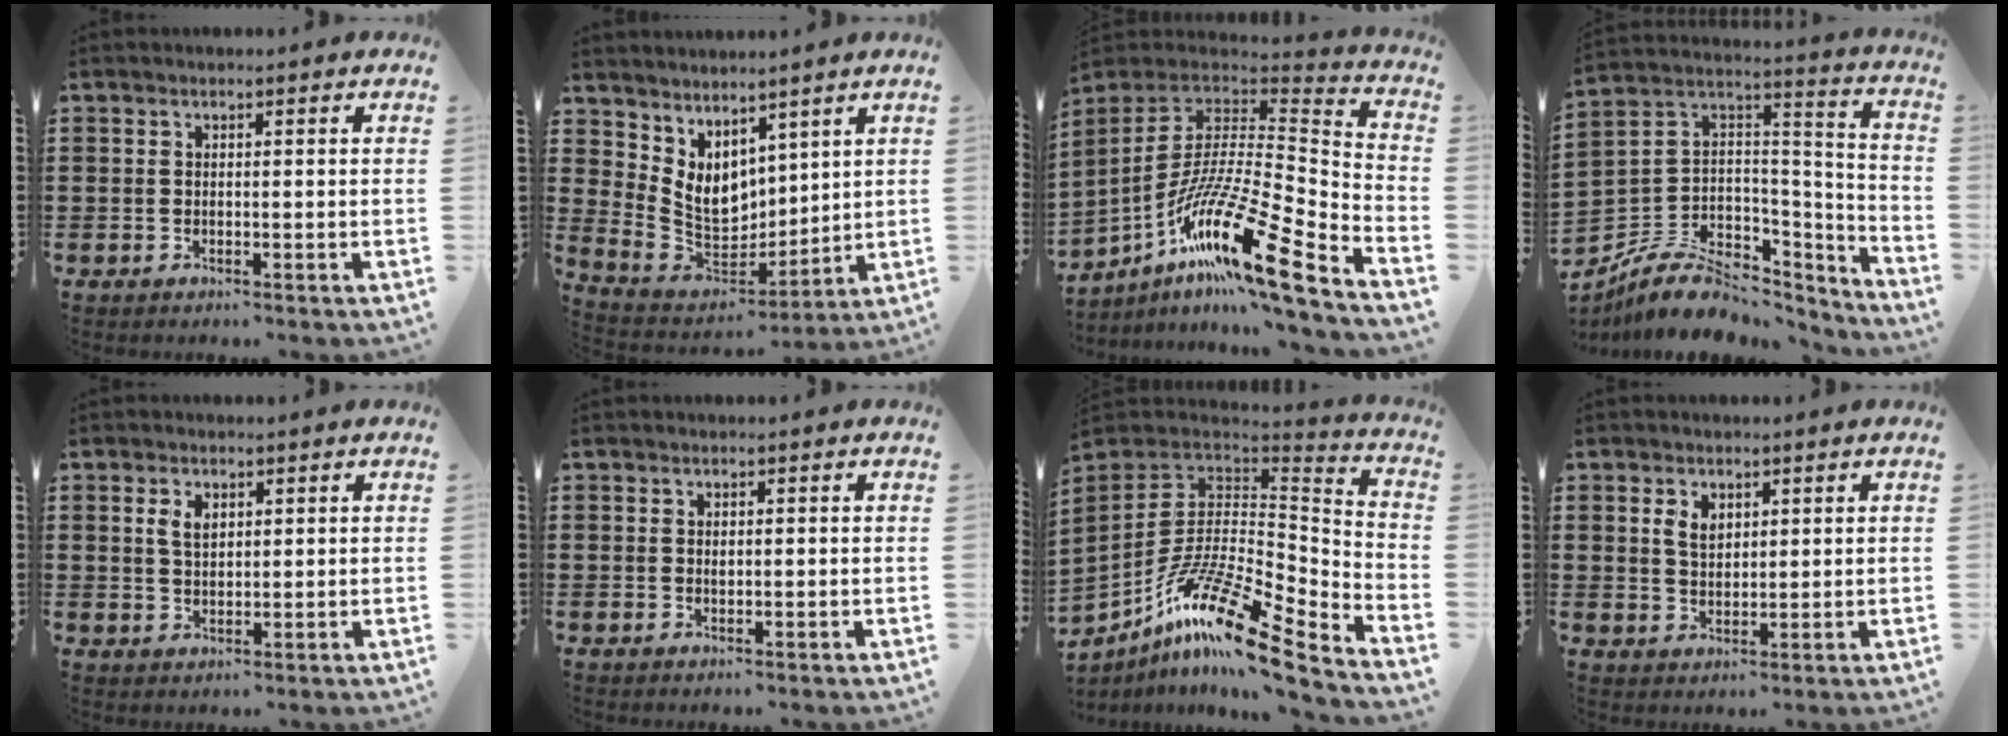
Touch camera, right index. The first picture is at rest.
{"total": 7.3, "force": [3.3, 5.6, 3.3], "torque": [-0.095, -0.028, 0.066]}
{"total": 18.5, "force": [-10.6, 3.1, 14.8], "torque": [-0.294, -0.008, -0.201]}
{"total": 9.3, "force": [-5.4, 6.2, 4.3], "torque": [-0.088, 0.017, -0.092]}
{"total": 2.8, "force": [1.1, 1.6, 2.0], "torque": [-0.045, 0.007, 0.019]}
{"total": 0.7, "force": [0.3, 0.4, 0.5], "torque": [-0.010, 0.002, 0.005]}
{"total": 16.8, "force": [-10.1, 4.1, 12.8], "torque": [-0.257, 0.016, -0.189]}
{"total": 3.0, "force": [1.4, 2.0, 1.8], "torque": [-0.042, 0.007, 0.025]}